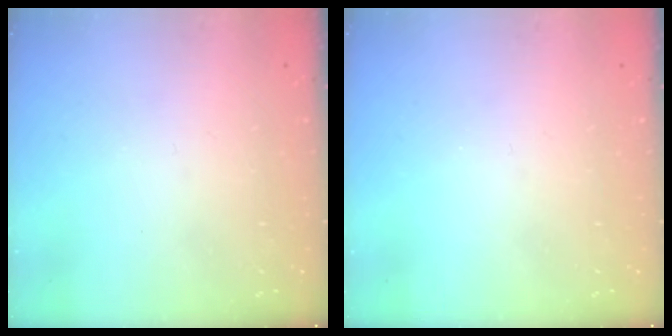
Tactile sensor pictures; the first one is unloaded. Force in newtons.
{"total": 0.0}